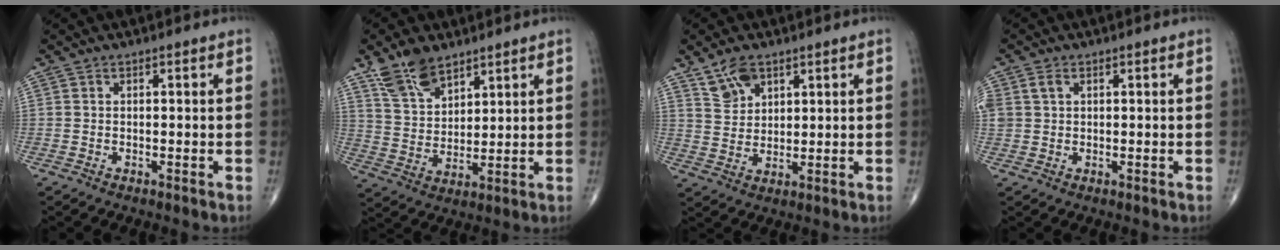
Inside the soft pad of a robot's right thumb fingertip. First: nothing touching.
{"total": 9.7, "force": [6.8, 4.9, 4.9], "torque": [-0.073, -0.031, 0.138]}
{"total": 6.0, "force": [3.9, 3.4, 3.0], "torque": [-0.041, -0.018, 0.082]}
{"total": 2.6, "force": [1.0, 1.9, 1.5], "torque": [-0.031, 0.006, 0.028]}